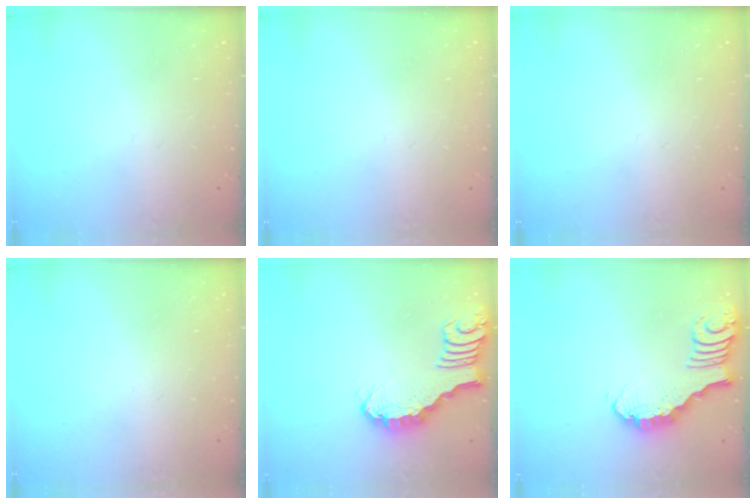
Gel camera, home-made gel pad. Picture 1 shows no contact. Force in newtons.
{"total": 0.0}
{"total": 0.0}
{"total": 0.0}
{"total": 2.6, "press": 2.6, "slide": 0.4}
{"total": 3.2, "press": 3.2, "slide": 0.3}